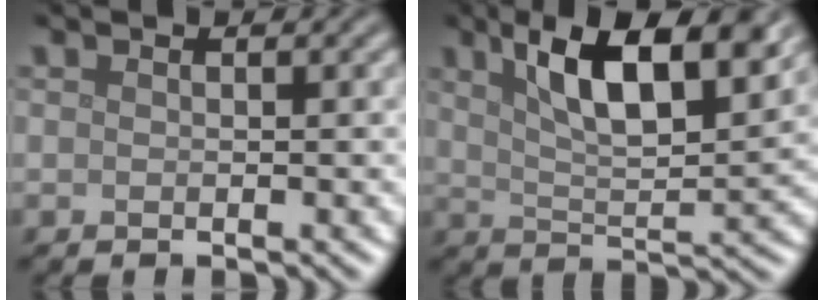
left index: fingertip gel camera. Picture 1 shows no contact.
{"total": 9.3, "force": [4.6, 3.2, 7.5], "torque": [-0.123, 0.011, 0.077]}